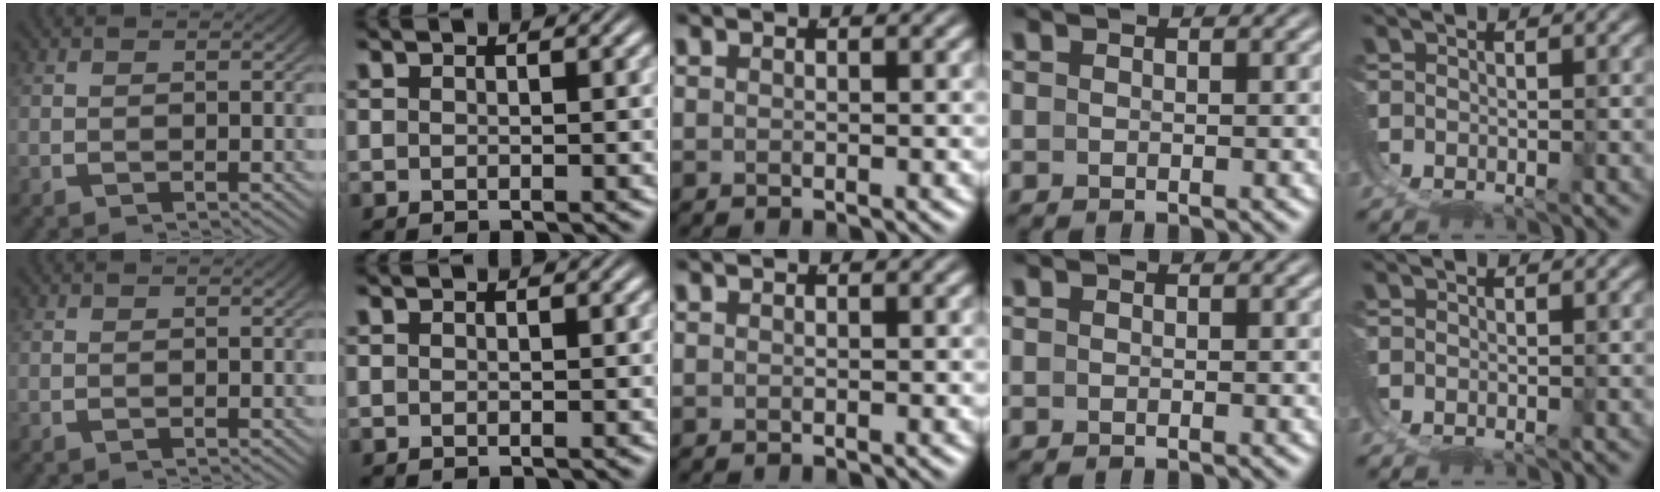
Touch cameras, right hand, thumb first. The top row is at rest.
{}